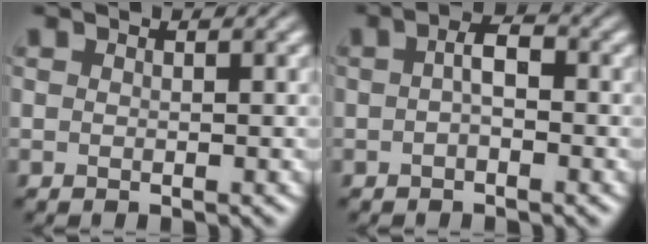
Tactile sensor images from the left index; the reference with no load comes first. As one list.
[{"total": 2.2, "force": [-0.2, 0.9, 2.0], "torque": [-0.036, 0.006, -0.008]}]